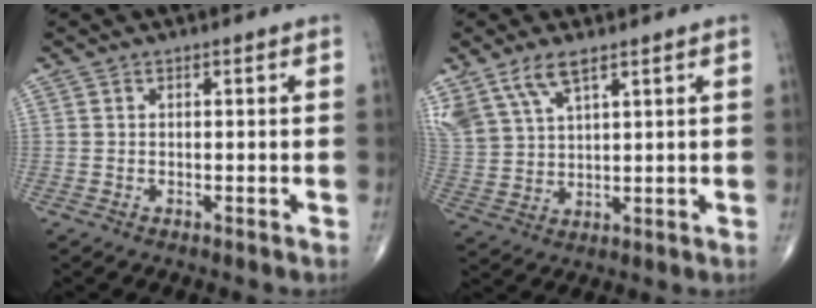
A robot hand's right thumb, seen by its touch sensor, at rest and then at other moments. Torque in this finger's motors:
{"motor_torque": [0.45, 0.61, 0.96, 0.93, 0.05]}